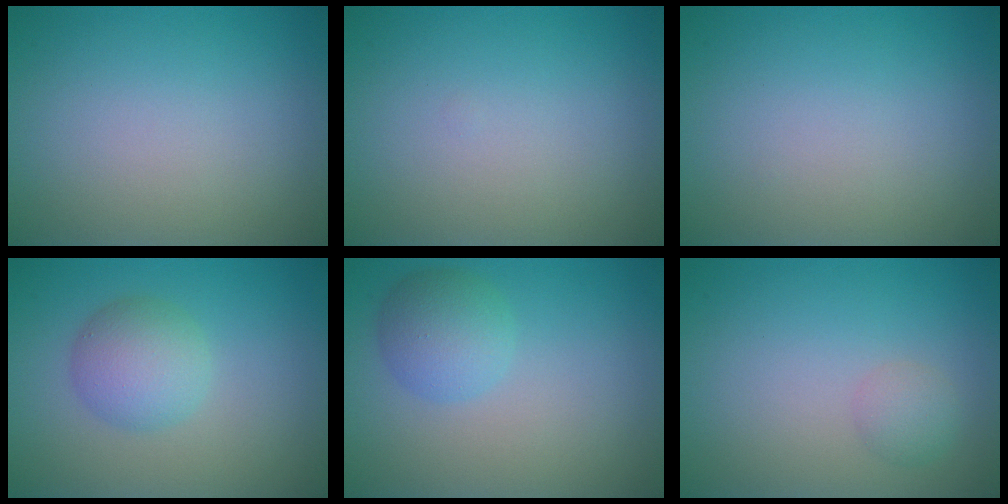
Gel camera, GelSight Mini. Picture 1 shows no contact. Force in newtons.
{"total": 0.0}
{"total": 0.0}
{"total": 3.6, "press": 3.6, "slide": 0.1}
{"total": 3.2, "press": 3.2, "slide": 0.2}
{"total": 1.4, "press": 1.4, "slide": 0.1}